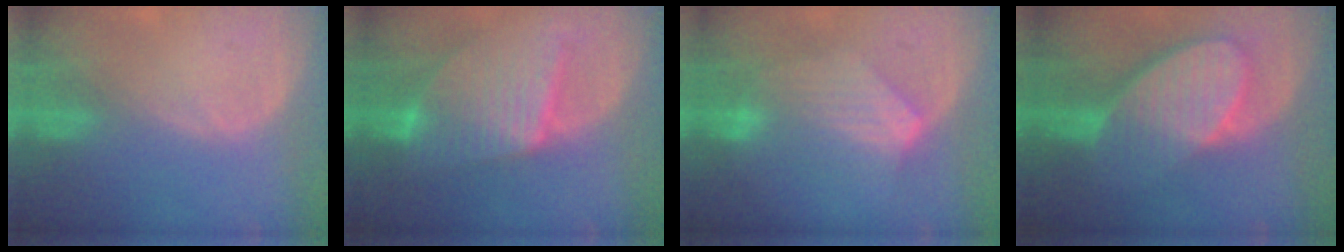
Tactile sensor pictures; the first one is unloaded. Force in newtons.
{"total": 9.5, "press": 9.5, "slide": 0.8}
{"total": 6.9, "press": 6.9, "slide": 0.2}
{"total": 10.0, "press": 8.8, "slide": 4.7}